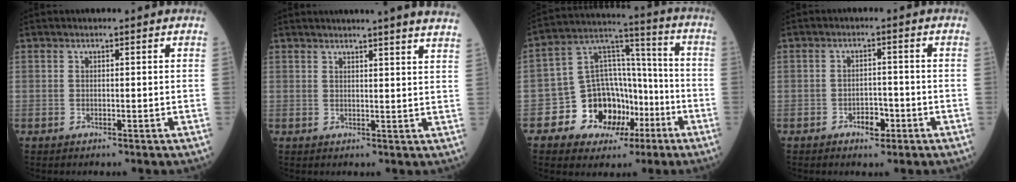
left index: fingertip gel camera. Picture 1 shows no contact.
{"total": 12.1, "force": [11.2, -1.1, 4.5], "torque": [-0.058, -0.040, 0.111]}
{"total": 13.1, "force": [-5.2, 10.0, 6.6], "torque": [-0.114, 0.034, -0.077]}
{"total": 3.0, "force": [-1.6, 1.6, 2.0], "torque": [-0.030, 0.004, -0.023]}